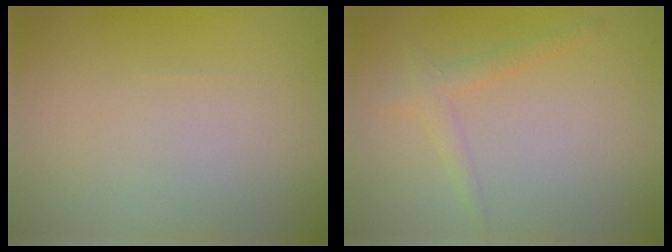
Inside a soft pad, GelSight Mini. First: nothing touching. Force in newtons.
{"total": 1.5, "press": 1.5, "slide": 0.0}